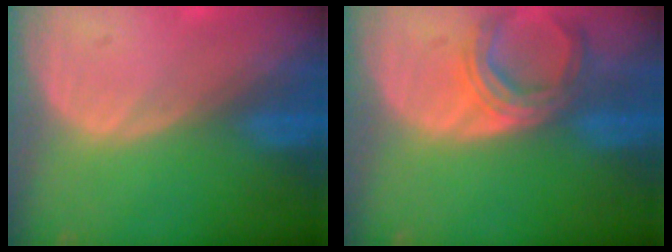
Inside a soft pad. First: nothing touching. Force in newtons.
{"total": 5.7, "press": 5.7, "slide": 0.5}